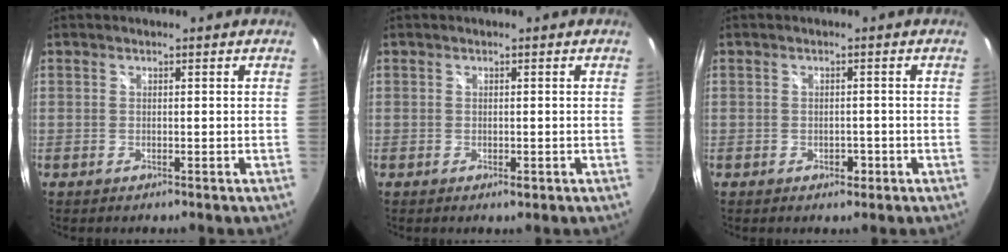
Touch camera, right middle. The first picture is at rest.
{"total": 0.9, "force": [-0.4, 0.5, 0.7], "torque": [-0.010, -0.003, -0.006]}
{"total": 1.9, "force": [-0.9, 1.4, 0.9], "torque": [-0.015, -0.001, -0.010]}